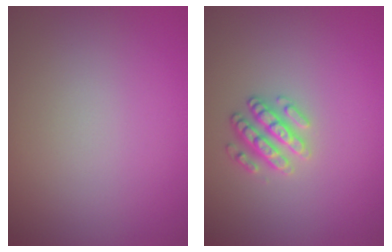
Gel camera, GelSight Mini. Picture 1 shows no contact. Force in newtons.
{"total": 2.5, "press": 2.4, "slide": 0.8}